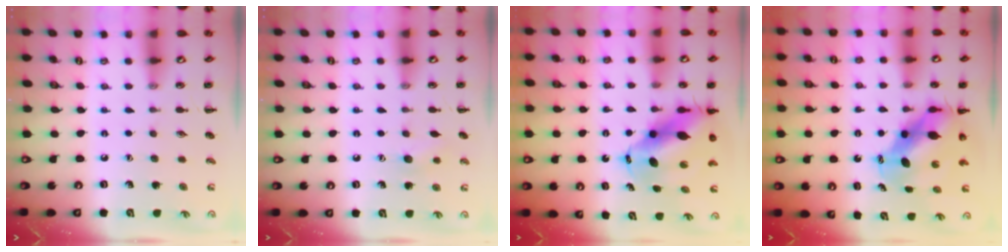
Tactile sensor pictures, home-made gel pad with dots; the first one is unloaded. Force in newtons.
{"total": 6.5, "press": 6.4, "slide": 1.2}
{"total": 11.5, "press": 11.1, "slide": 3.0}
{"total": 7.9, "press": 7.8, "slide": 1.7}